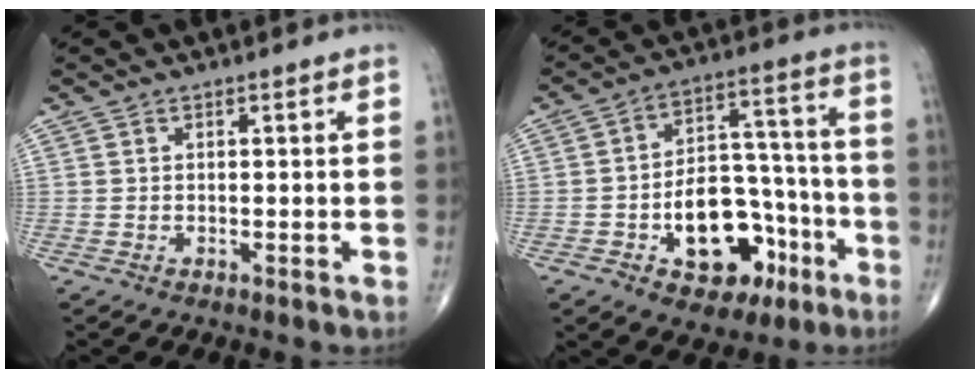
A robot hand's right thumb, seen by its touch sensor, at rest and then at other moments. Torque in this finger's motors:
{"motor_torque": [2.30, 1.78, 0.73, -0.87, 0.08]}